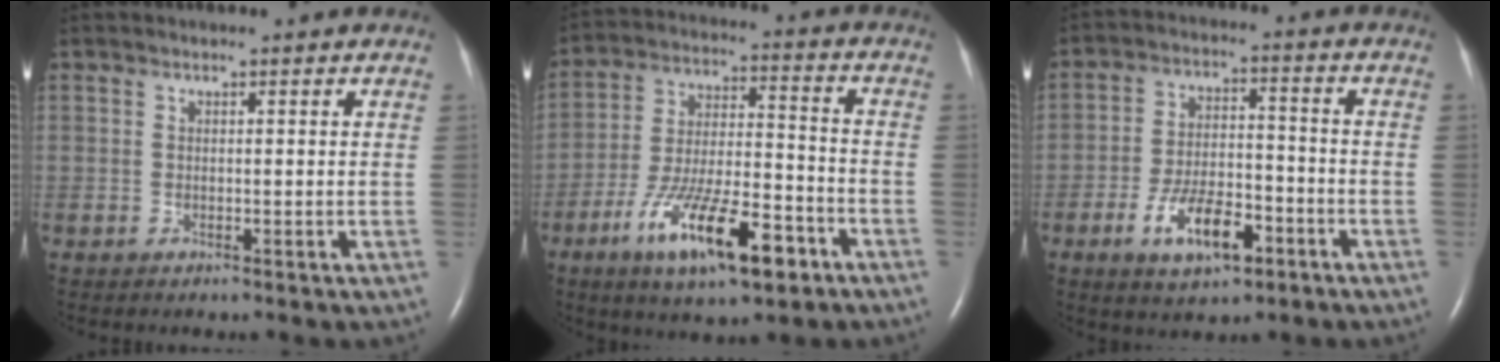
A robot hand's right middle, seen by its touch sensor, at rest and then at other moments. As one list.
[{"total": 15.4, "force": [-8.2, 3.9, 12.4], "torque": [-0.226, -0.004, -0.134]}, {"total": 9.4, "force": [-4.7, 3.8, 7.2], "torque": [-0.138, 0.003, -0.078]}]